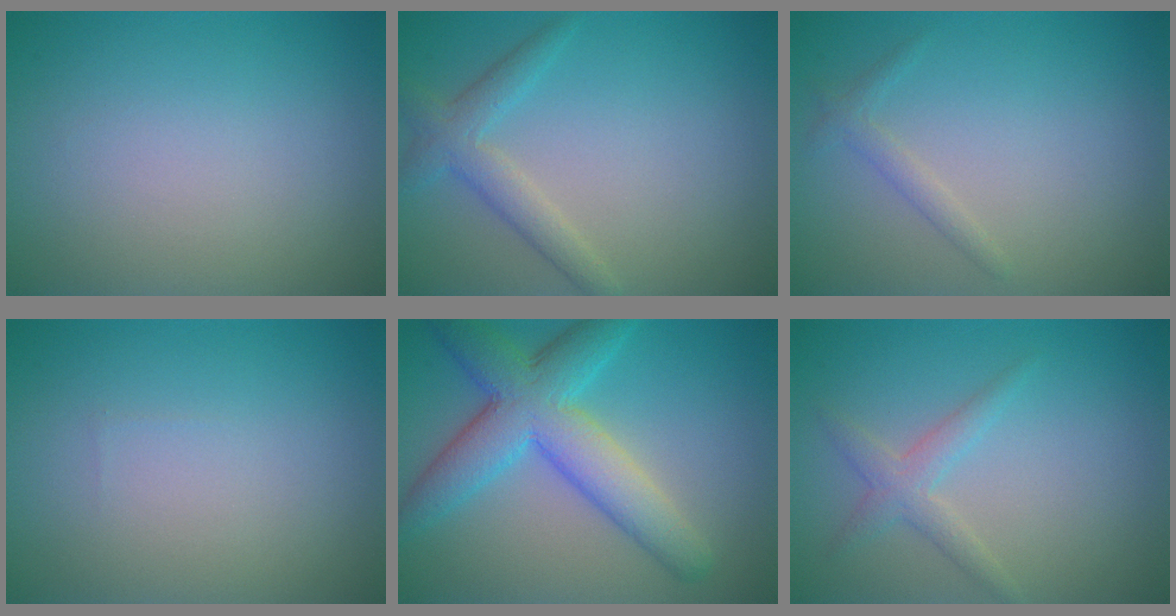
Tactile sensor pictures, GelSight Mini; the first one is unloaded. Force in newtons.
{"total": 2.8, "press": 2.8, "slide": 0.1}
{"total": 1.2, "press": 1.2, "slide": 0.1}
{"total": 0.0}
{"total": 7.4, "press": 7.4, "slide": 0.4}
{"total": 2.1, "press": 2.1, "slide": 0.1}